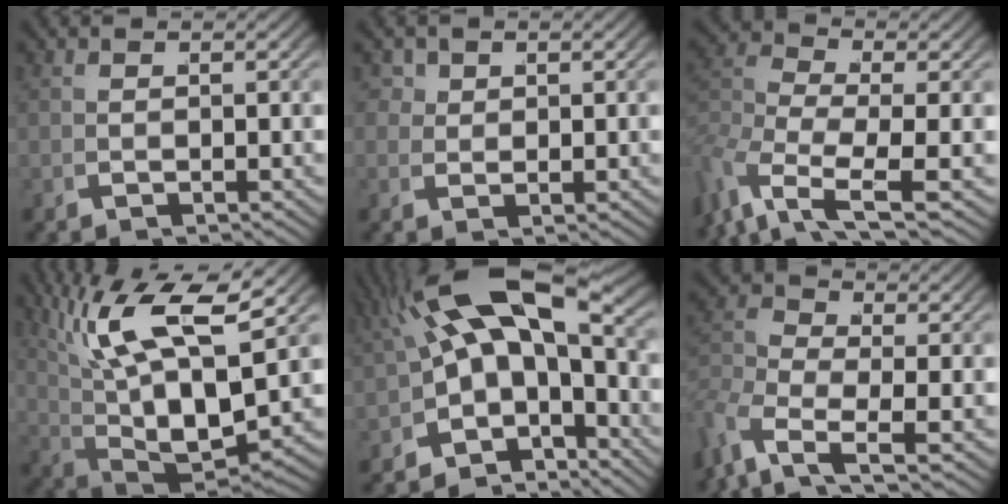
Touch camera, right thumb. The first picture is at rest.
{"total": 2.5, "force": [1.3, 1.8, 1.1], "torque": [-0.024, -0.007, 0.031]}
{"total": 6.9, "force": [-0.4, 4.4, 5.3], "torque": [-0.145, -0.034, 0.012]}
{"total": 14.1, "force": [2.2, 8.3, 11.1], "torque": [-0.231, -0.039, 0.061]}
{"total": 11.0, "force": [-0.1, 7.3, 8.2], "torque": [-0.145, -0.020, 0.004]}
{"total": 7.2, "force": [-1.9, 4.9, 5.0], "torque": [-0.140, -0.039, -0.016]}